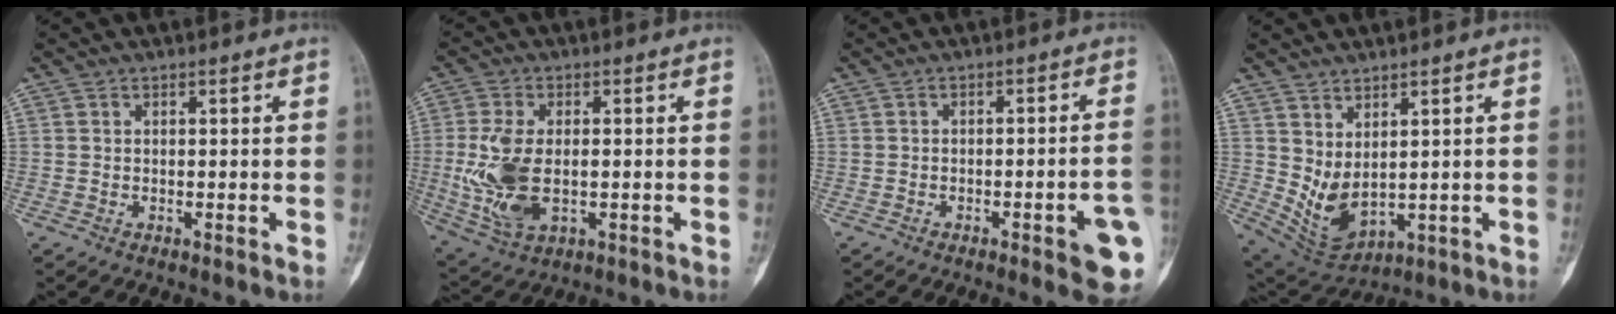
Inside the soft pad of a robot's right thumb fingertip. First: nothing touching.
{"total": 12.0, "force": [-1.0, 6.8, 9.9], "torque": [-0.213, -0.008, -0.007]}
{"total": 9.1, "force": [-3.1, 1.8, 8.4], "torque": [-0.093, 0.013, -0.035]}
{"total": 8.1, "force": [1.7, 4.3, 6.7], "torque": [-0.111, -0.024, 0.060]}